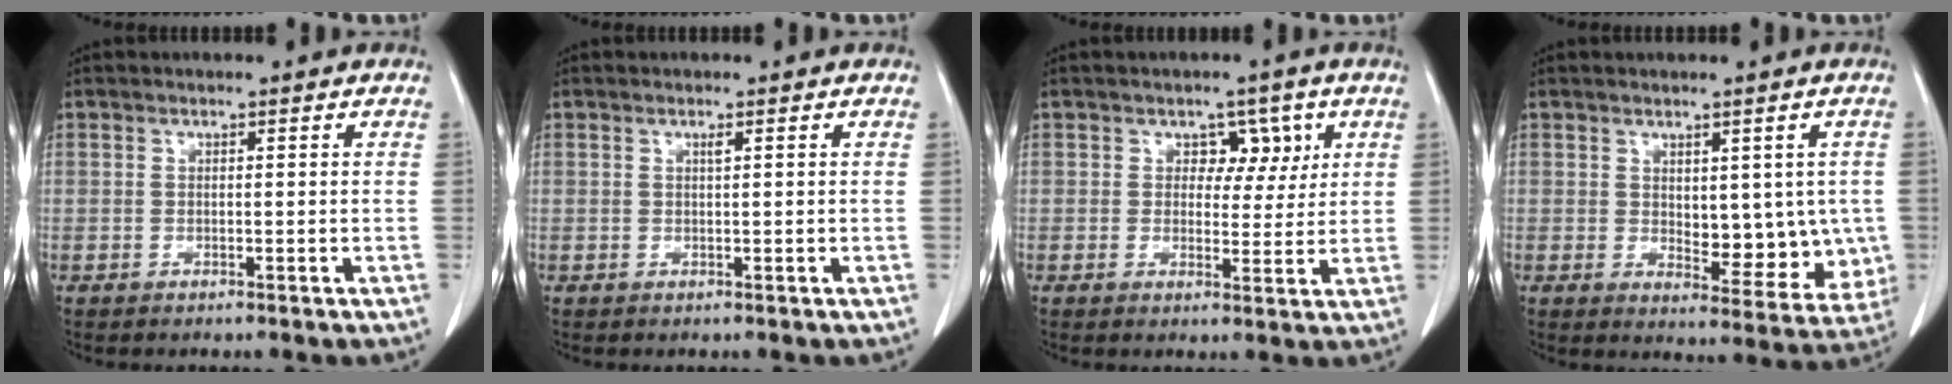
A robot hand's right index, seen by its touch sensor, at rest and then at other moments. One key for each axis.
{"total": 0.5, "fx": 0.3, "fy": 0.0, "fz": 0.4, "tx": -0.010, "ty": -0.001, "tz": 0.006}
{"total": 4.3, "fx": 1.7, "fy": 3.1, "fz": 2.4, "tx": -0.019, "ty": 0.006, "tz": 0.025}
{"total": 9.3, "fx": 0.3, "fy": 5.0, "fz": 7.9, "tx": -0.083, "ty": -0.006, "tz": 0.019}